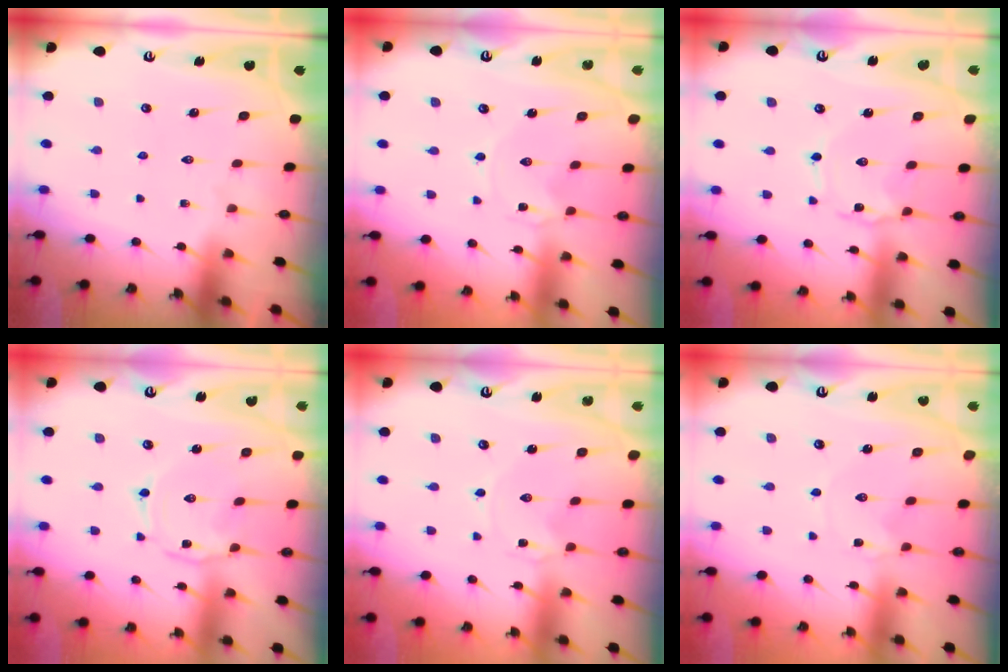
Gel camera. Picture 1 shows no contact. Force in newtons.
{"total": 0.0}
{"total": 1.5, "press": 1.5, "slide": 0.1}
{"total": 1.7, "press": 1.7, "slide": 0.4}
{"total": 0.0}
{"total": 0.0}